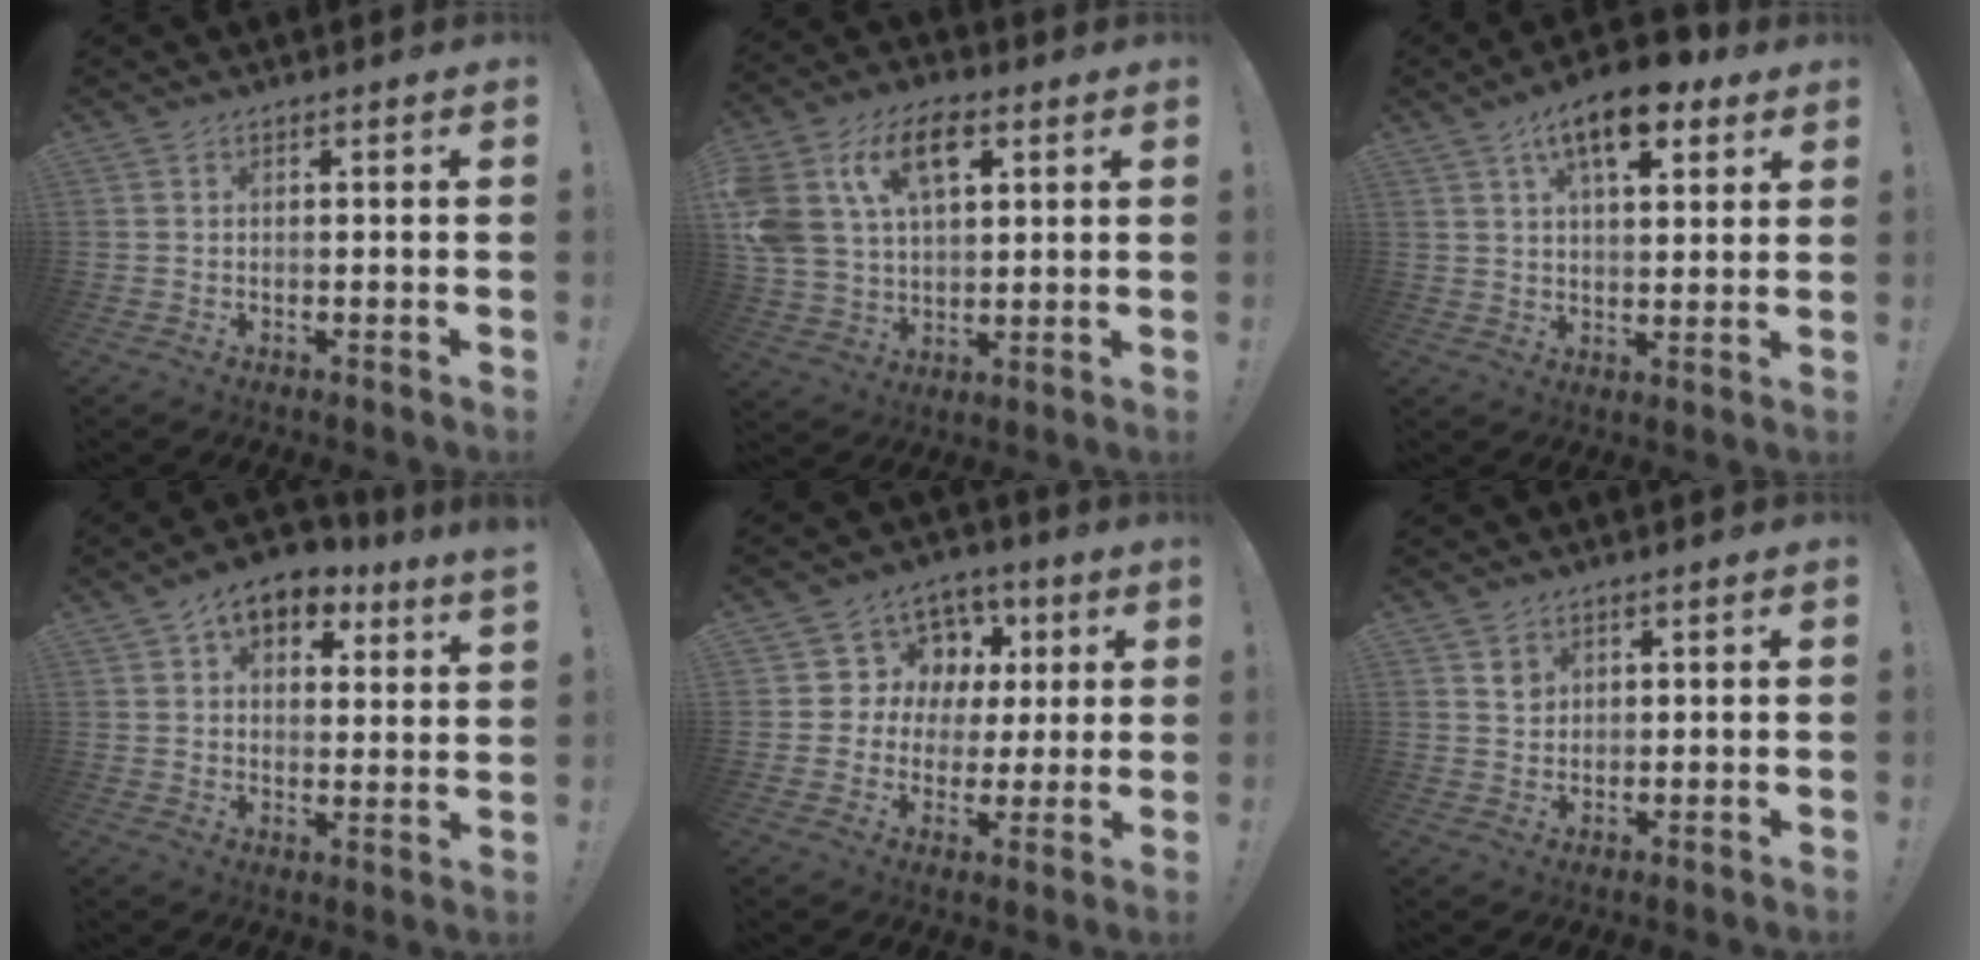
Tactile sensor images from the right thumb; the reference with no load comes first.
{"total": 17.3, "force": [7.0, 11.5, 11.0], "torque": [-0.218, -0.015, 0.129]}
{"total": 13.0, "force": [7.4, 5.4, 9.2], "torque": [-0.145, -0.026, 0.126]}
{"total": 9.9, "force": [6.5, 4.7, 5.8], "torque": [-0.079, -0.037, 0.116]}
{"total": 9.9, "force": [3.1, 9.2, 1.9], "torque": [-0.022, -0.022, 0.074]}
{"total": 3.0, "force": [2.0, 2.2, 0.5], "torque": [0.002, -0.012, 0.034]}